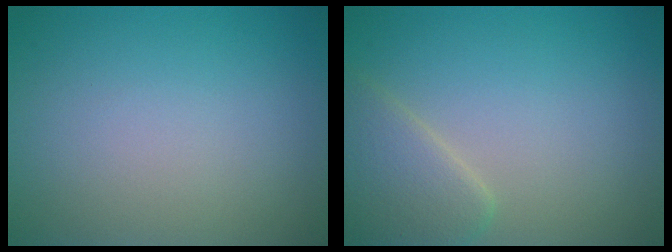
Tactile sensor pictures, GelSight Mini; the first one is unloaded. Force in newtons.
{"total": 3.5, "press": 3.5, "slide": 0.3}